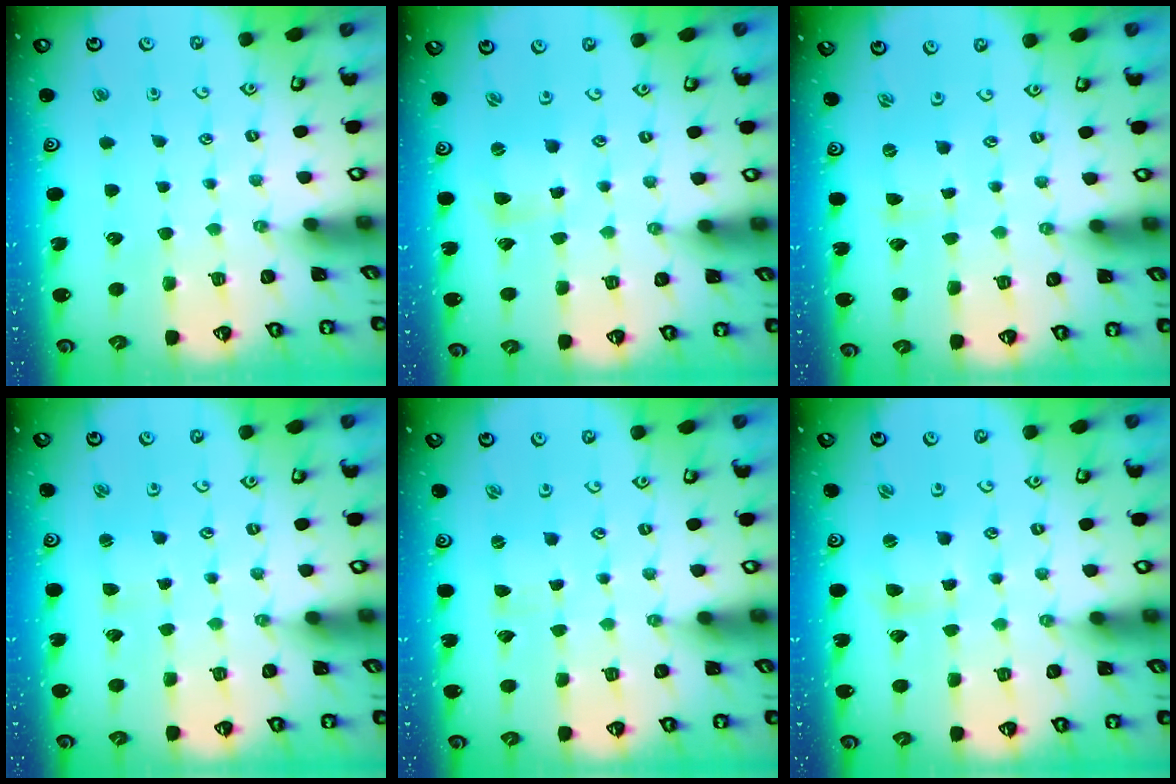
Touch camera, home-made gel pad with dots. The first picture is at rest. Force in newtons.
{"total": 2.2, "press": 2.2, "slide": 0.3}
{"total": 0.0}
{"total": 2.1, "press": 2.1, "slide": 0.3}
{"total": 0.0}
{"total": 2.3, "press": 2.3, "slide": 0.3}